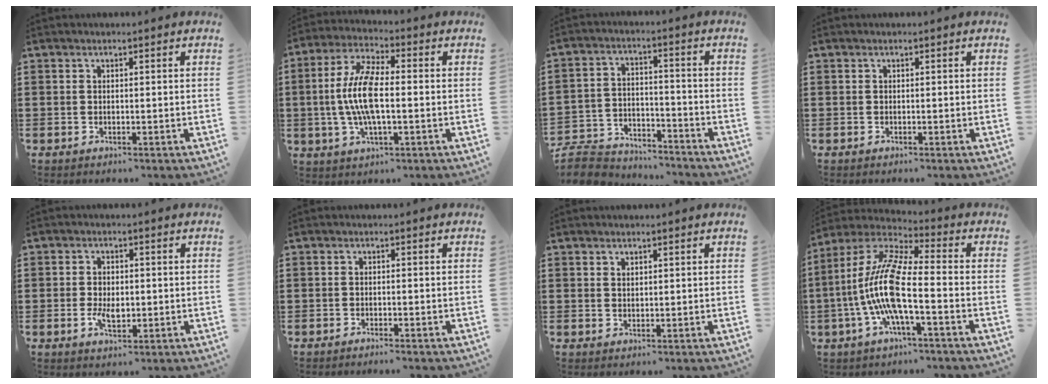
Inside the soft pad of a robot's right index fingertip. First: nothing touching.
{"total": 9.3, "force": [-0.5, 3.1, 8.7], "torque": [-0.196, -0.009, -0.016]}
{"total": 7.7, "force": [-7.4, 1.7, 1.3], "torque": [-0.036, 0.017, -0.149]}
{"total": 0.0}
{"total": 3.4, "force": [-0.5, 2.0, 2.6], "torque": [-0.049, 0.005, -0.009]}
{"total": 0.9, "force": [-0.9, -0.2, 0.2], "torque": [-0.006, -0.002, -0.017]}
{"total": 1.1, "force": [1.0, 0.5, 0.1], "torque": [-0.003, 0.001, 0.020]}
{"total": 11.9, "force": [-2.9, 2.3, 11.3], "torque": [-0.262, -0.019, -0.063]}